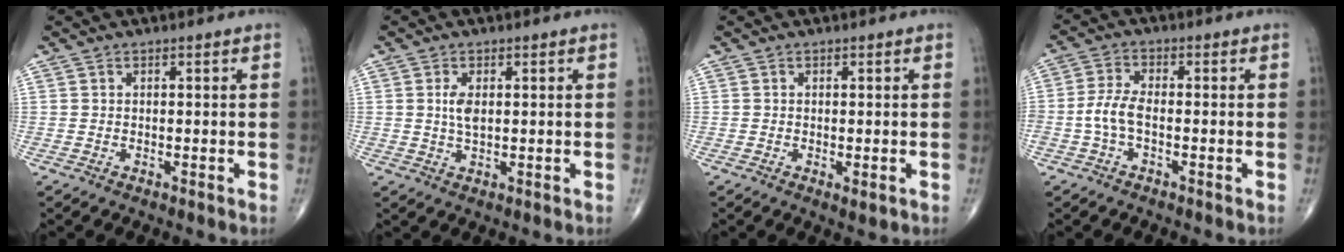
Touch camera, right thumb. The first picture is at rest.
{"total": 3.1, "force": [0.5, 1.5, 2.7], "torque": [-0.055, -0.003, 0.011]}
{"total": 1.5, "force": [-0.4, 0.5, 1.3], "torque": [-0.021, -0.005, -0.005]}
{"total": 4.1, "force": [-1.2, 1.8, 3.4], "torque": [-0.080, 0.012, -0.029]}